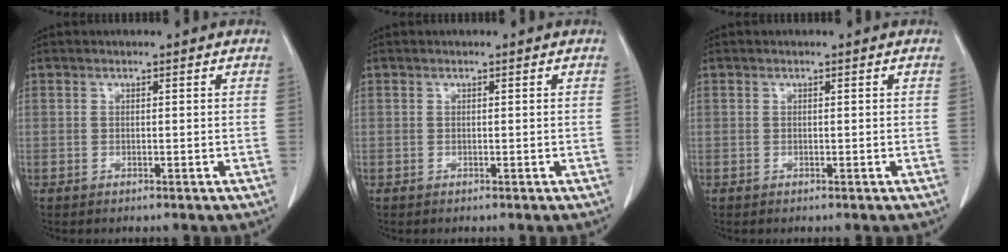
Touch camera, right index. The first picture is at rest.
{"total": 0.0}
{"total": 0.0}